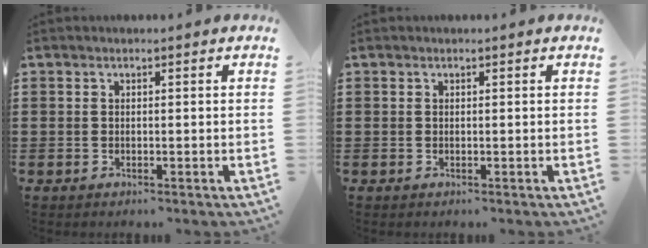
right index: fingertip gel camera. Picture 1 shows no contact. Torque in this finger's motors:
{"motor_torque": [0.00, 0.00, 0.00, 0.00]}